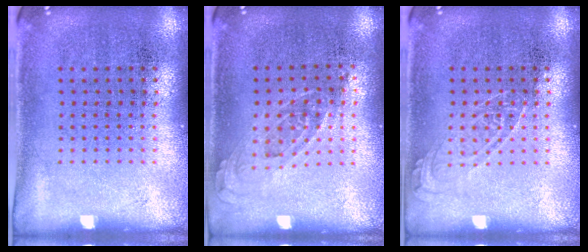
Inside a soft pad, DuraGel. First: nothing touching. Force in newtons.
{"total": 0.8, "press": 0.7, "slide": 0.3}
{"total": 1.5, "press": 1.4, "slide": 0.2}